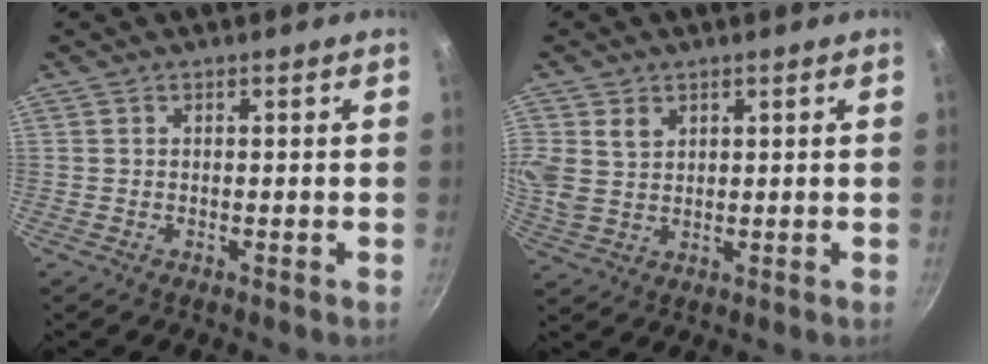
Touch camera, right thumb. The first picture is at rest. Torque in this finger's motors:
{"motor_torque": [-0.84, 1.35, 1.01, 0.50, 0.13]}